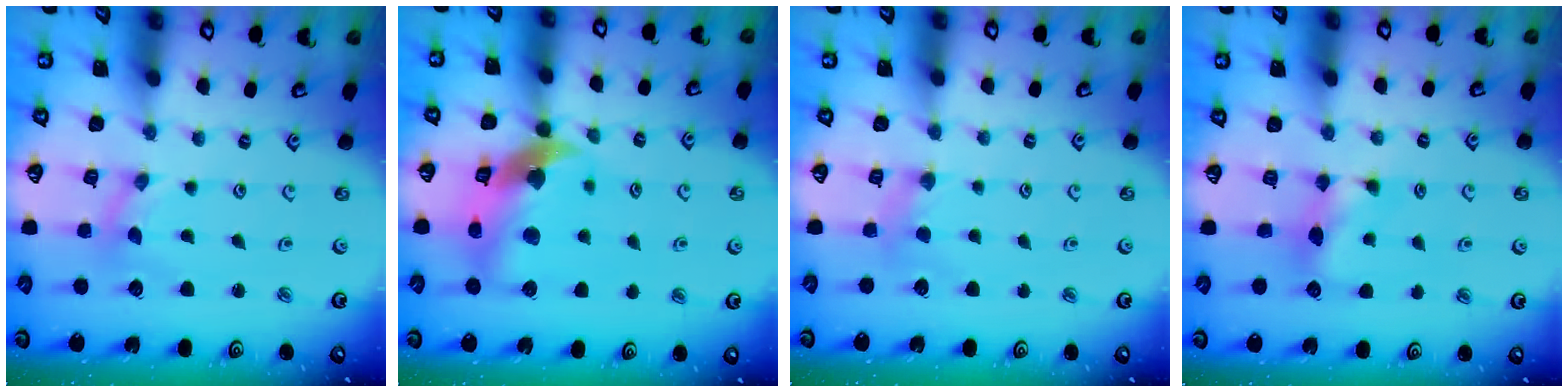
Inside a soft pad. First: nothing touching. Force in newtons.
{"total": 13.1, "press": 13.0, "slide": 1.9}
{"total": 3.1, "press": 3.0, "slide": 0.5}
{"total": 6.5, "press": 6.5, "slide": 0.6}